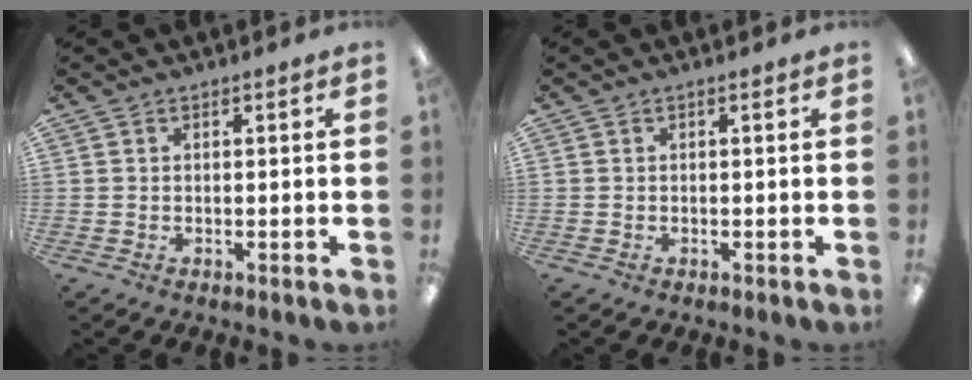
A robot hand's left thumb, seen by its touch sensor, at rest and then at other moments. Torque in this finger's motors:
{"motor_torque": [0.00, 0.00, 0.07, 0.01, 0.00]}